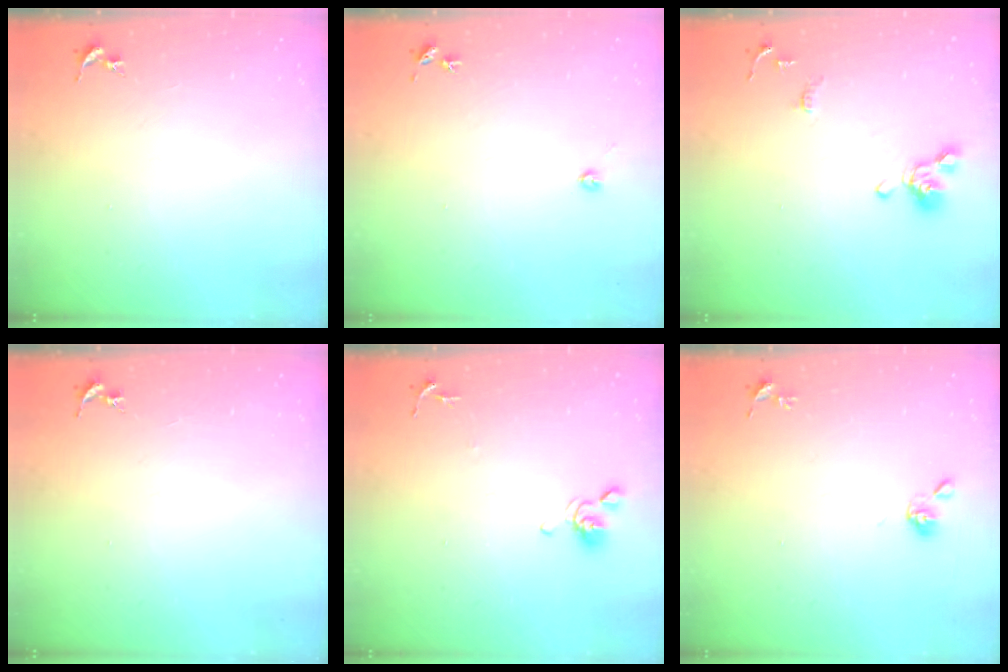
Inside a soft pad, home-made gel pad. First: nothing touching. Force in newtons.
{"total": 2.2, "press": 2.2, "slide": 0.3}
{"total": 11.3, "press": 11.2, "slide": 1.3}
{"total": 0.0}
{"total": 6.9, "press": 6.7, "slide": 1.6}
{"total": 5.2, "press": 5.1, "slide": 0.6}